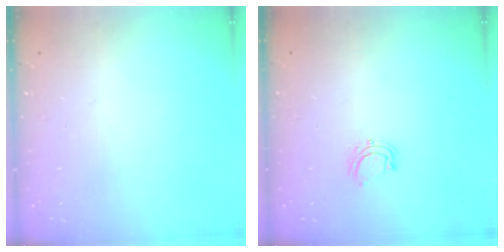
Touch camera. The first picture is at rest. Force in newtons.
{"total": 4.4, "press": 4.3, "slide": 0.6}